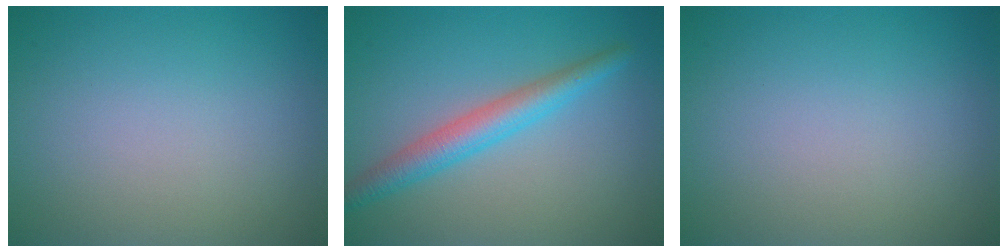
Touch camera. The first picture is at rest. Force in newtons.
{"total": 3.6, "press": 3.6, "slide": 0.2}
{"total": 0.0}